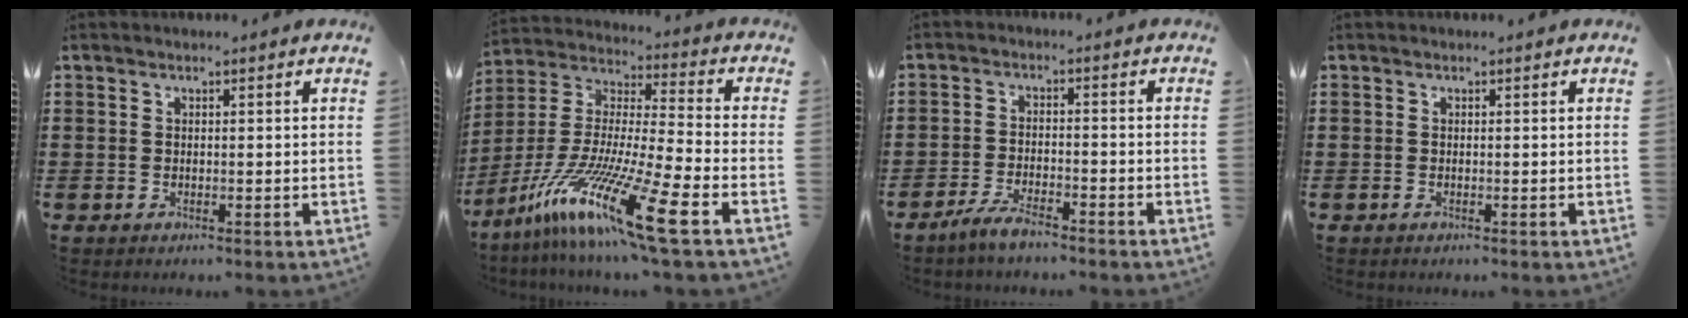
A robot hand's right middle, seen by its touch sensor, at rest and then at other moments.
{"total": 16.6, "force": [-11.2, 0.3, 12.3], "torque": [-0.263, -0.008, -0.214]}
{"total": 4.0, "force": [-3.3, 0.5, 2.1], "torque": [-0.047, -0.001, -0.066]}
{"total": 0.0}